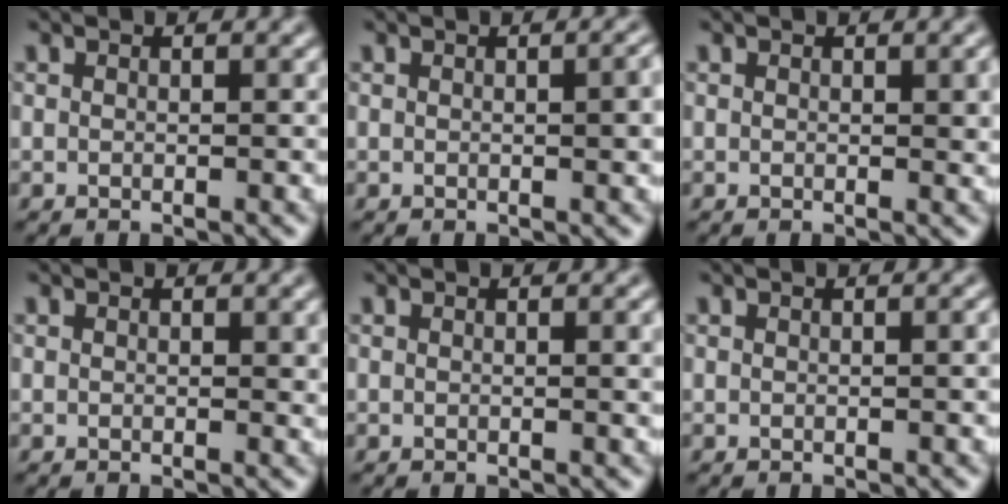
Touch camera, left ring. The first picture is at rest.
{"total": 1.9, "force": [0.1, 0.4, 1.8], "torque": [-0.024, 0.001, 0.002]}
{"total": 1.2, "force": [0.2, 0.4, 1.1], "torque": [-0.013, -0.002, 0.003]}
{"total": 0.6, "force": [0.2, 0.3, 0.5], "torque": [-0.004, -0.002, 0.002]}
{"total": 1.1, "force": [0.1, 0.2, 1.1], "torque": [-0.013, 0.001, 0.001]}
{"total": 0.6, "force": [0.0, 0.1, 0.6], "torque": [-0.008, 0.002, 0.000]}